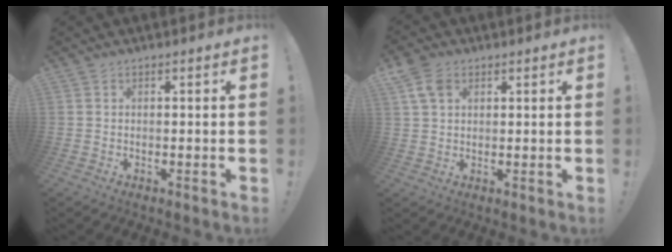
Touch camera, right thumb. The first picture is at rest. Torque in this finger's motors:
{"motor_torque": [0.39, 1.69, 0.34, -0.10, 0.01]}